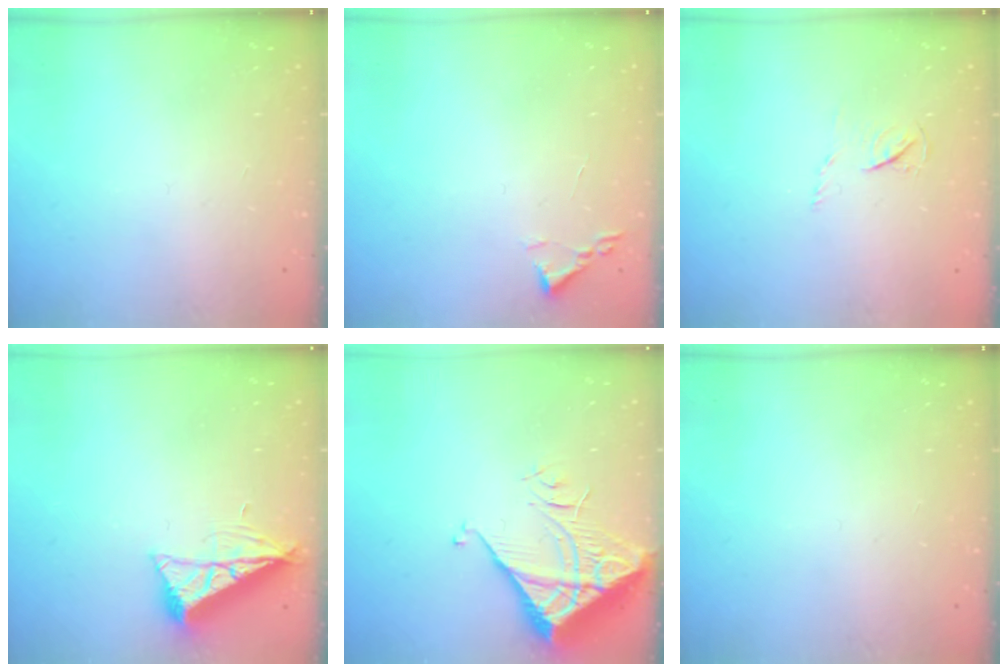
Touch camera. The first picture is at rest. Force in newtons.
{"total": 1.8, "press": 1.7, "slide": 0.2}
{"total": 3.8, "press": 3.8, "slide": 0.5}
{"total": 7.7, "press": 7.6, "slide": 0.8}
{"total": 7.5, "press": 7.4, "slide": 1.0}
{"total": 0.0}